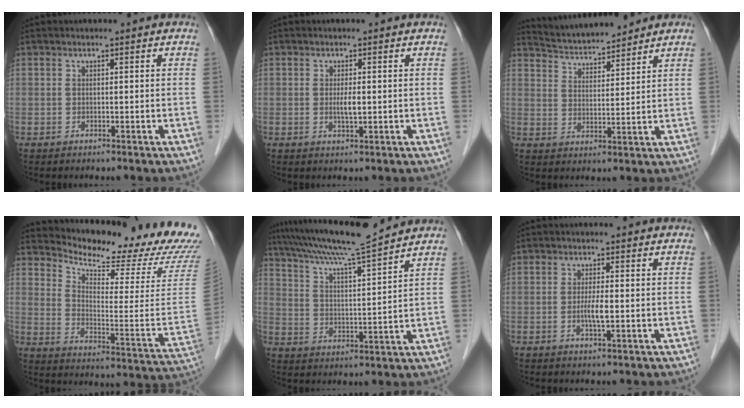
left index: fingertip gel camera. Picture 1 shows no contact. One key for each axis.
{"total": 2.0, "fx": 0.0, "fy": 0.3, "fz": 1.9, "tx": -0.039, "ty": -0.002, "tz": 0.002}
{"total": 9.1, "fx": 8.8, "fy": 1.1, "fz": 2.2, "tx": -0.045, "ty": 0.020, "tz": 0.152}
{"total": 22.6, "fx": 21.0, "fy": 2.3, "fz": 7.8, "tx": -0.127, "ty": -0.098, "tz": 0.266}
{"total": 13.2, "fx": 11.9, "fy": -1.5, "fz": 5.4, "tx": -0.103, "ty": 0.009, "tz": 0.195}
{"total": 2.6, "fx": -0.4, "fy": 0.2, "fz": 2.5, "tx": -0.050, "ty": -0.003, "tz": -0.008}